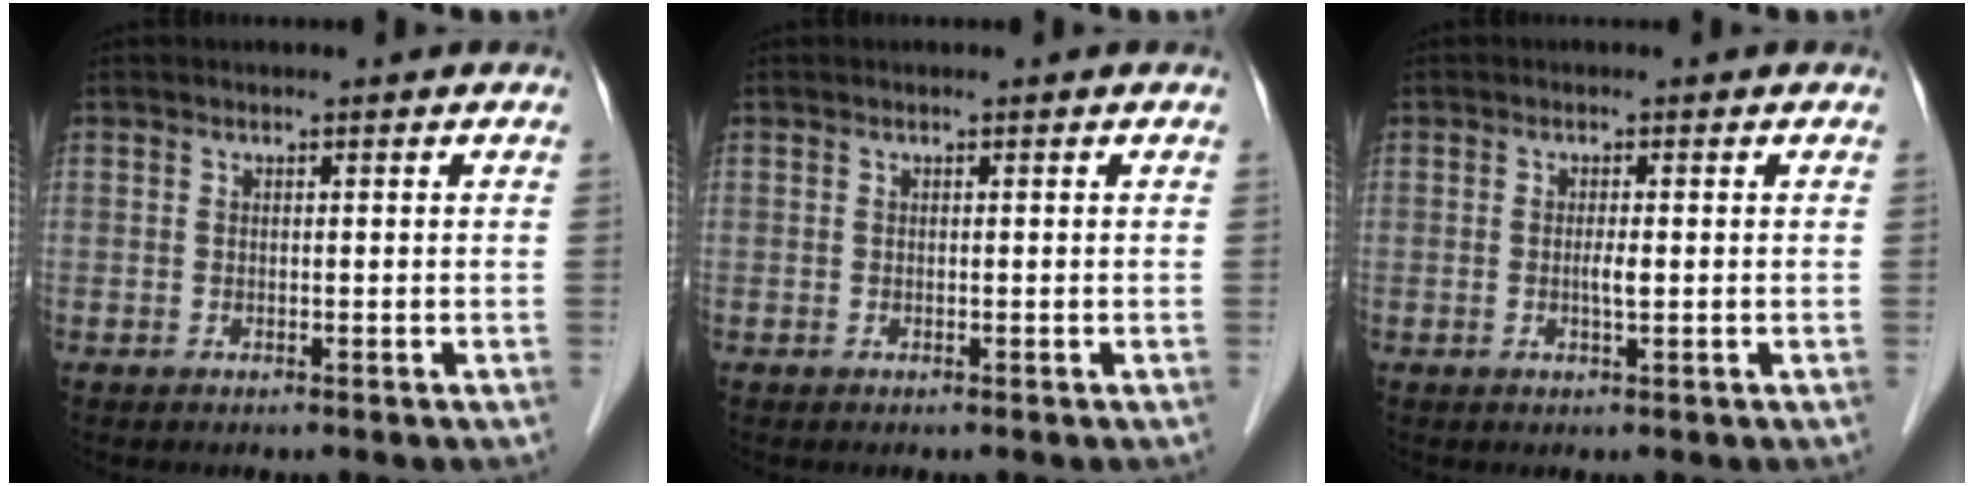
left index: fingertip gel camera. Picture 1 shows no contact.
{"total": 0.0}
{"total": 1.4, "force": [-0.1, 0.1, 1.4], "torque": [-0.027, -0.001, -0.002]}